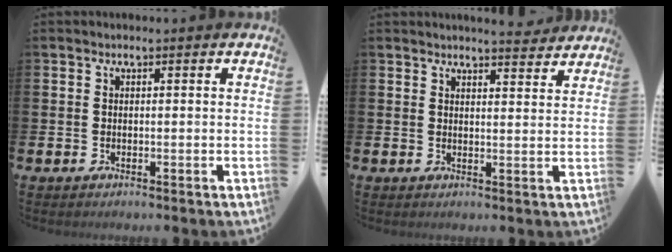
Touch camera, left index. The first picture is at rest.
{"total": 3.7, "force": [3.7, 0.0, 0.2], "torque": [-0.002, -0.024, 0.066]}